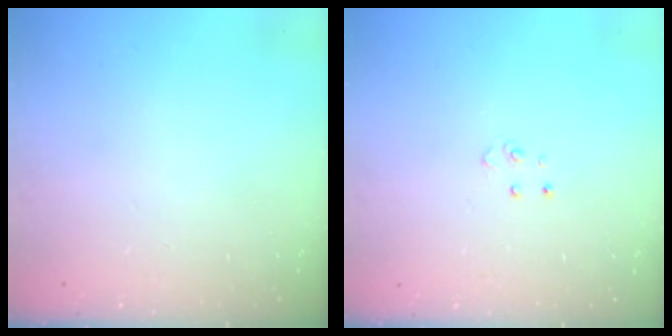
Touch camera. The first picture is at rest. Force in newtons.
{"total": 4.0, "press": 3.9, "slide": 0.4}